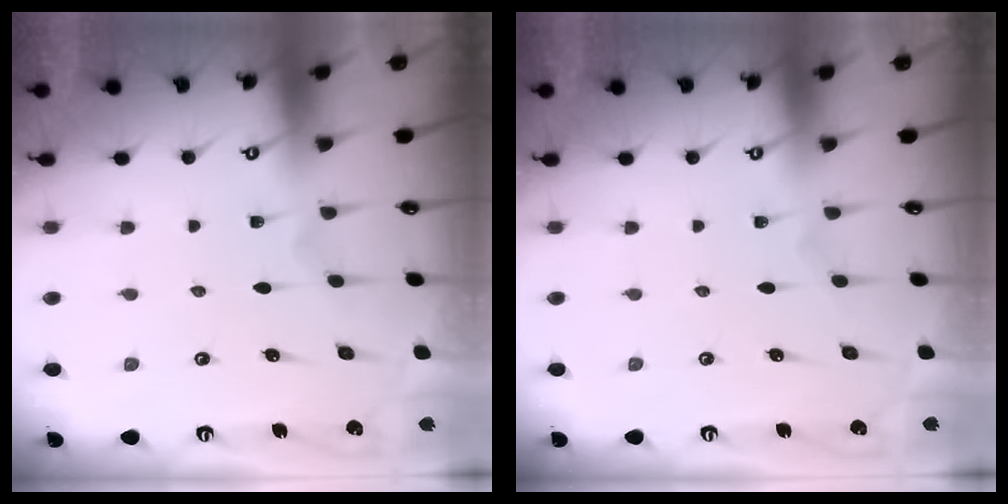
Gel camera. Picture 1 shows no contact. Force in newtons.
{"total": 0.0}